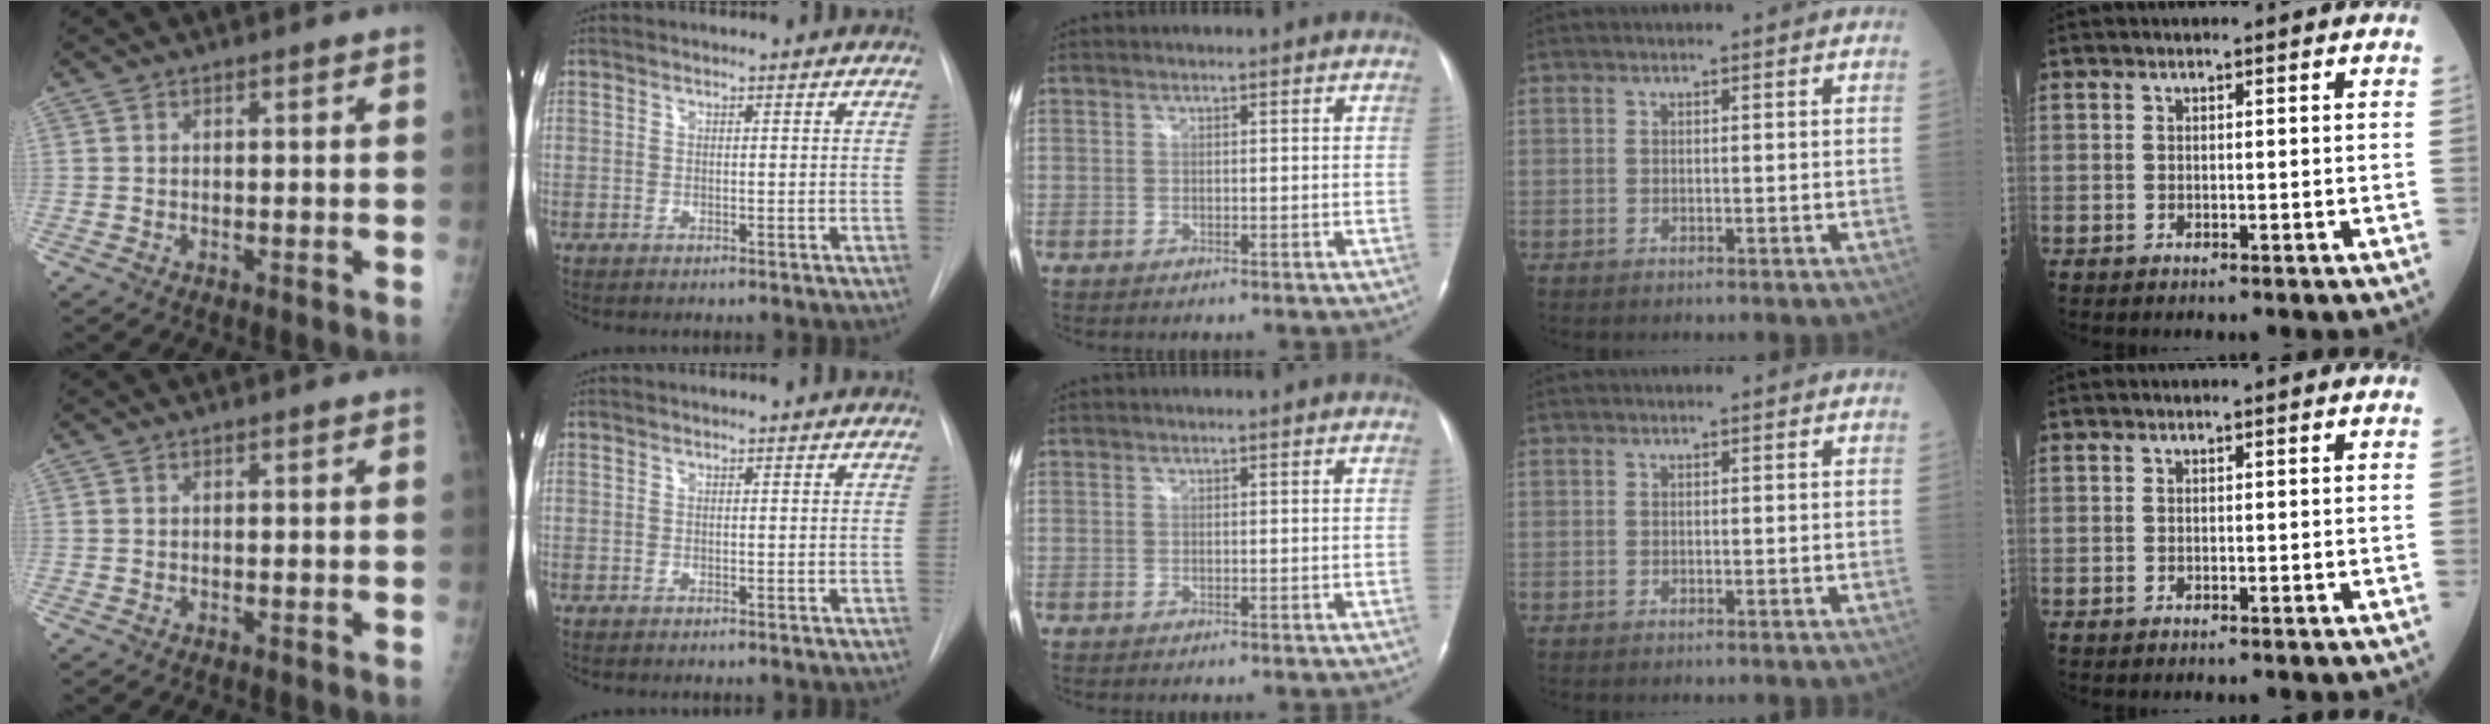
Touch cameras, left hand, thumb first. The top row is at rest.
{}